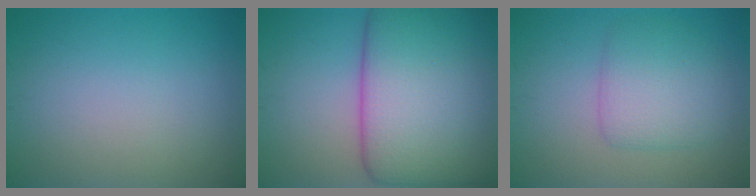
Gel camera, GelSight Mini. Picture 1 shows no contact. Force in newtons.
{"total": 14.5, "press": 14.5, "slide": 0.4}
{"total": 4.2, "press": 4.2, "slide": 0.1}